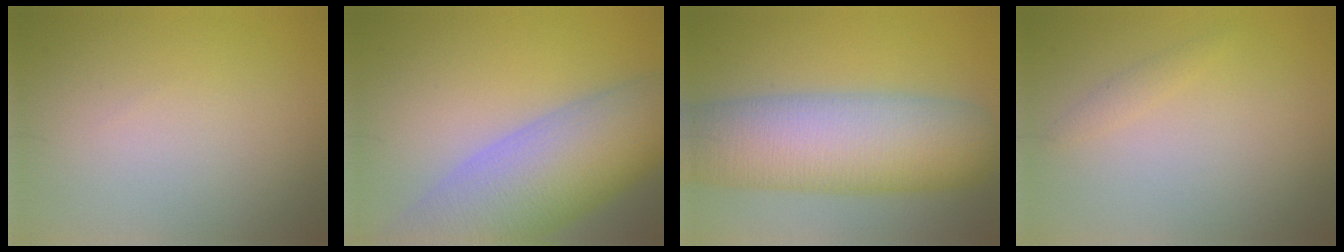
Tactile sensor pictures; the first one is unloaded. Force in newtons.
{"total": 10.8, "press": 10.8, "slide": 0.5}
{"total": 11.7, "press": 11.7, "slide": 0.5}
{"total": 0.8, "press": 0.8, "slide": 0.1}